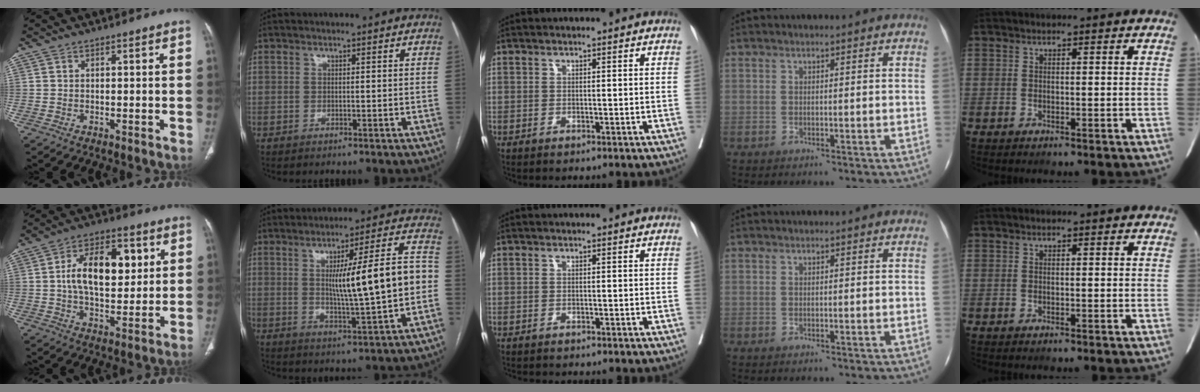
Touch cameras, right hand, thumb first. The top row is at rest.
{"thumb": {"total": 15.0, "force": [2.9, 8.3, 12.2], "torque": [-0.172, 0.003, 0.046]}, "index": {"total": 14.3, "force": [0.1, 0.8, 14.3], "torque": [-0.212, 0.015, 0.006]}, "middle": {"total": 2.4, "force": [-2.2, 0.5, 0.9], "torque": [-0.013, -0.004, -0.027]}}